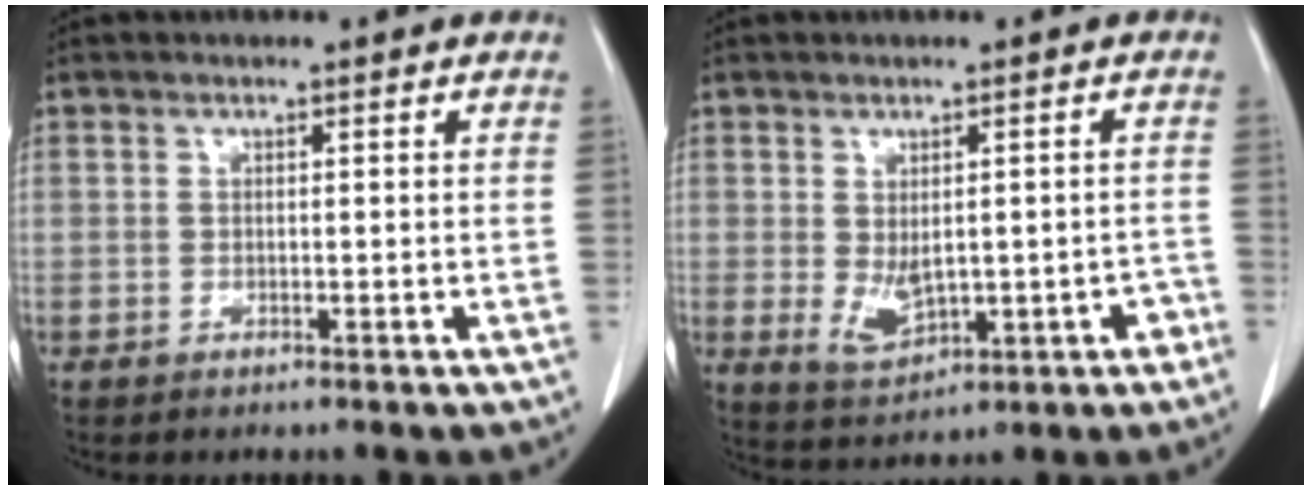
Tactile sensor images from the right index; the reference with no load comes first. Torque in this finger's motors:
{"motor_torque": [0.86, -0.25, 0.40, 0.05]}